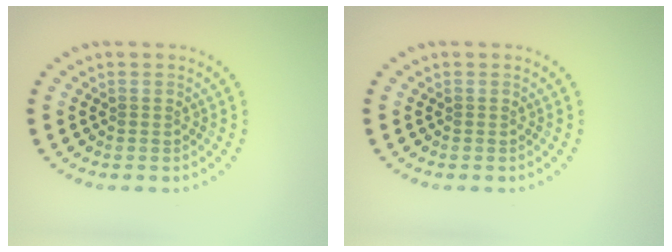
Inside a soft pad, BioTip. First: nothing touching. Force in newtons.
{"total": 0.0}